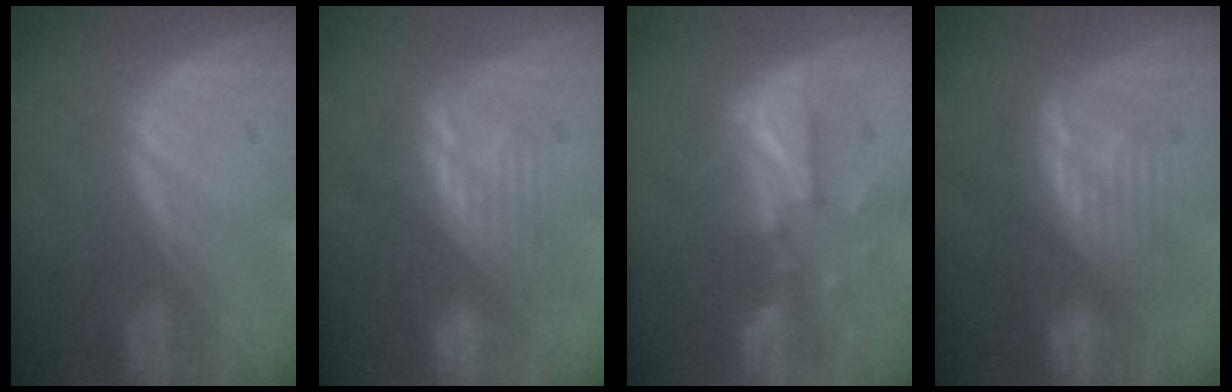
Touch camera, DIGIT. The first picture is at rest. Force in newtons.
{"total": 8.2, "press": 8.0, "slide": 1.6}
{"total": 8.0, "press": 8.0, "slide": 0.8}
{"total": 8.4, "press": 8.1, "slide": 2.1}